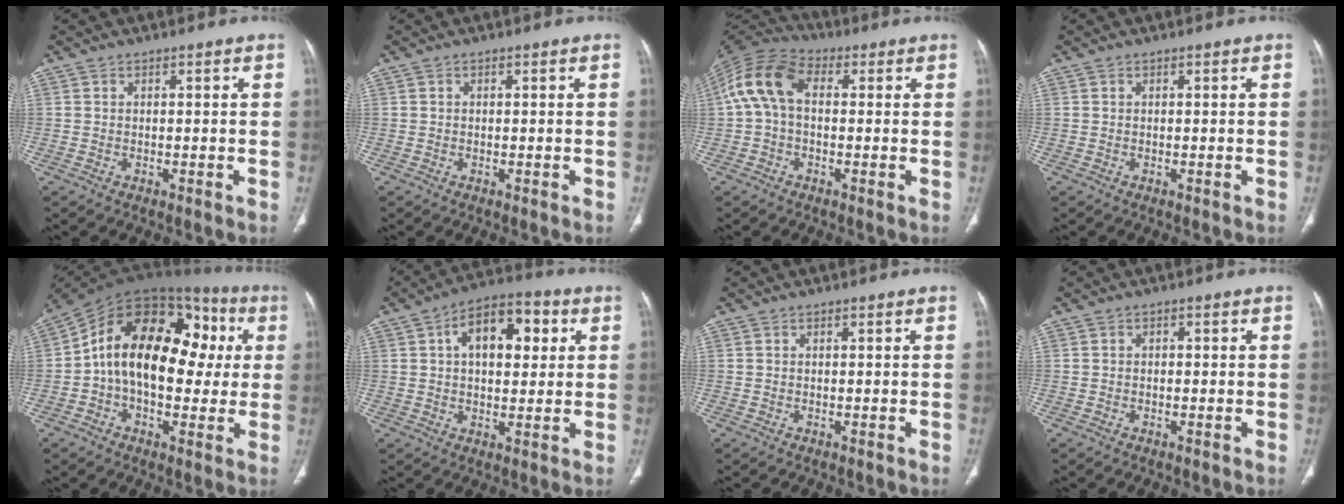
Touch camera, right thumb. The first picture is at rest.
{"total": 0.0}
{"total": 11.3, "force": [1.1, 7.3, 8.6], "torque": [-0.172, 0.032, 0.008]}
{"total": 0.0}
{"total": 23.9, "force": [2.5, 14.2, 19.0], "torque": [-0.273, 0.052, 0.028]}
{"total": 13.1, "force": [3.6, 7.4, 10.2], "torque": [-0.125, 0.016, 0.051]}
{"total": 0.0}
{"total": 0.8, "force": [0.0, 0.6, 0.5], "torque": [-0.001, 0.002, -0.005]}